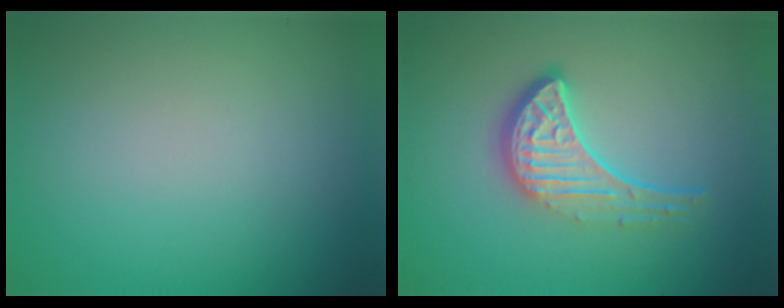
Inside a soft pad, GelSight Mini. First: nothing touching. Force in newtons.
{"total": 4.6, "press": 3.4, "slide": 3.2}